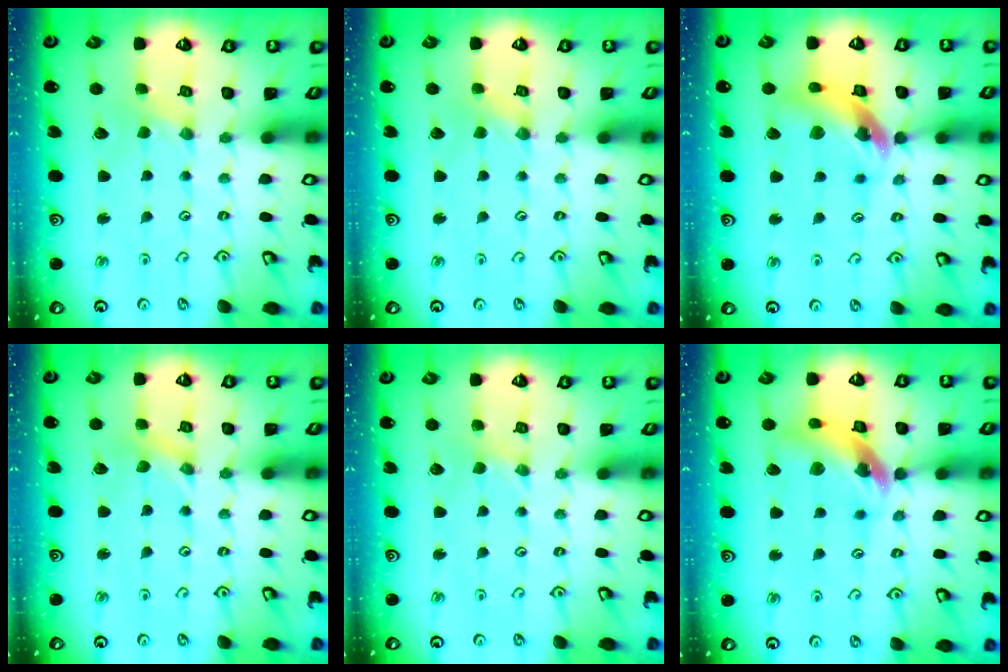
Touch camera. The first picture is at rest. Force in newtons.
{"total": 0.9, "press": 0.9, "slide": 0.2}
{"total": 13.2, "press": 13.1, "slide": 1.5}
{"total": 0.0}
{"total": 0.0}
{"total": 13.2, "press": 13.1, "slide": 1.5}